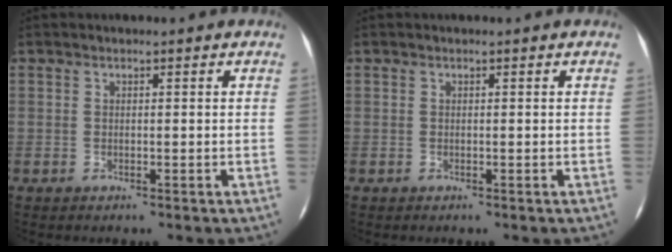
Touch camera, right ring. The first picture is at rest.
{"total": 0.0}